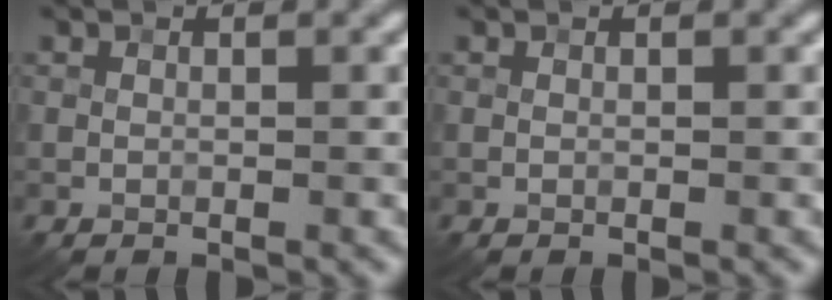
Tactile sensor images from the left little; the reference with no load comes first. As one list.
[{"total": 0.0}]